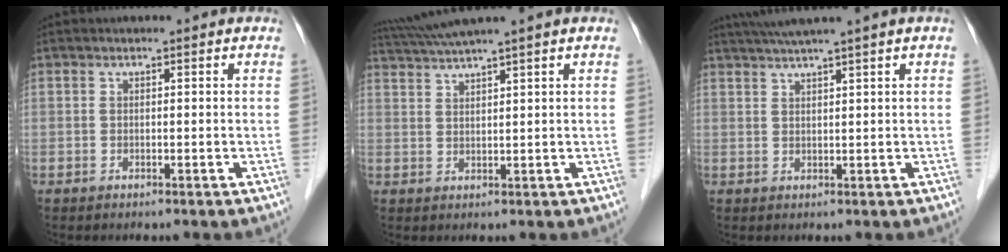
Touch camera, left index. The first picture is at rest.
{"total": 5.4, "force": [4.5, -1.8, 2.3], "torque": [-0.047, 0.015, 0.089]}
{"total": 5.5, "force": [4.3, -1.5, 3.1], "torque": [-0.048, 0.020, 0.075]}